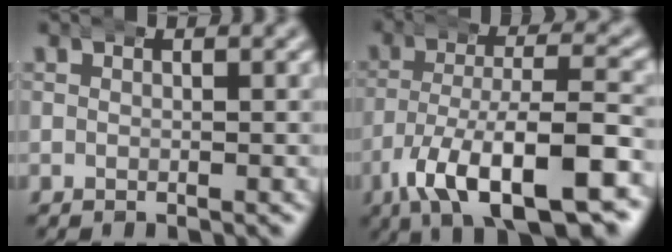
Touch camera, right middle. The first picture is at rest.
{"total": 11.1, "force": [-5.1, 5.3, 8.4], "torque": [-0.154, -0.034, -0.060]}